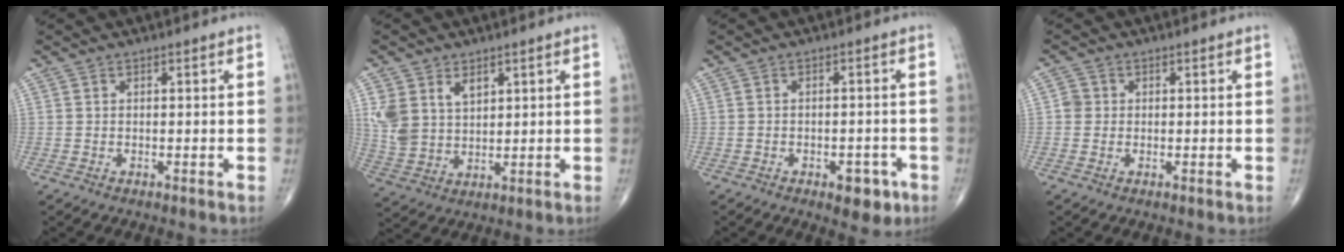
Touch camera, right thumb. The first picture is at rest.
{"total": 8.8, "force": [3.6, 6.0, 5.4], "torque": [-0.094, -0.011, 0.084]}
{"total": 5.4, "force": [-2.7, 2.8, 3.7], "torque": [-0.029, 0.012, -0.029]}
{"total": 2.0, "force": [0.0, 2.0, 0.6], "torque": [0.001, 0.005, -0.003]}